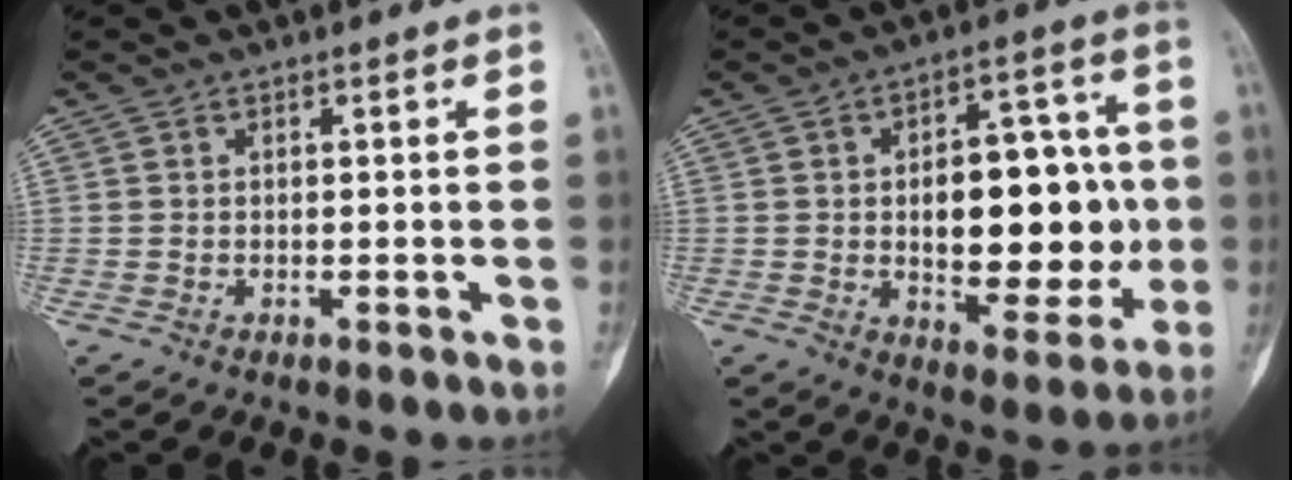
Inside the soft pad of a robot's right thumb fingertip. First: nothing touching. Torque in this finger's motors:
{"motor_torque": [1.10, 1.18, 0.20, 0.04, 0.39]}